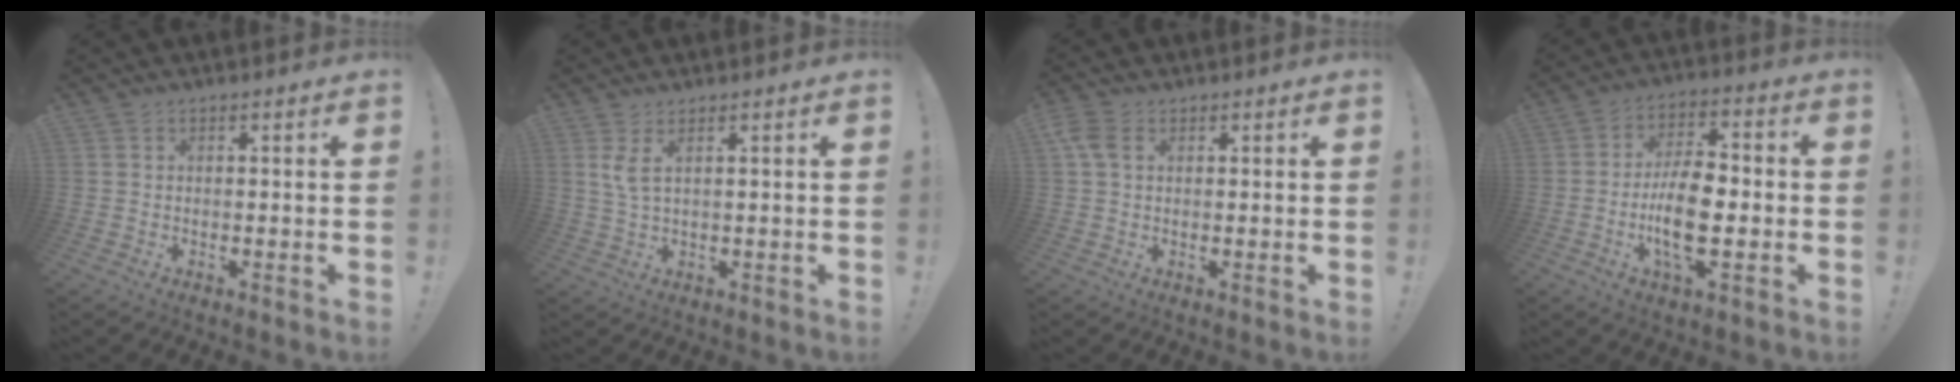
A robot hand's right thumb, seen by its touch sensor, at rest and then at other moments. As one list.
[{"total": 3.8, "force": [1.8, 0.8, 3.2], "torque": [-0.062, -0.004, 0.032]}, {"total": 4.4, "force": [2.2, 2.7, 2.7], "torque": [-0.053, -0.002, 0.039]}, {"total": 12.6, "force": [-2.3, 5.7, 11.0], "torque": [-0.203, 0.002, -0.045]}]